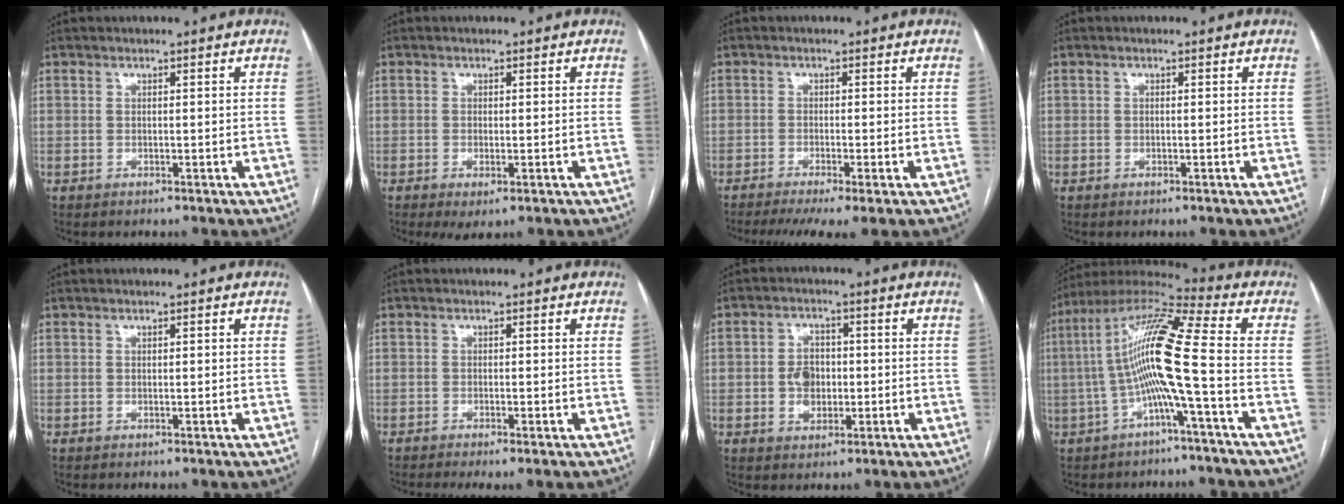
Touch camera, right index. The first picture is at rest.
{"total": 2.4, "force": [-0.9, 0.8, 2.1], "torque": [-0.031, -0.006, -0.010]}
{"total": 7.3, "force": [-5.1, 0.6, 5.1], "torque": [-0.082, -0.013, -0.084]}
{"total": 0.0}
{"total": 0.0}
{"total": 2.7, "force": [-1.6, 0.3, 2.1], "torque": [-0.036, -0.010, -0.028]}
{"total": 4.9, "force": [-0.5, 3.7, 3.2], "torque": [-0.058, 0.009, -0.005]}
{"total": 12.9, "force": [-1.8, -0.5, 12.8], "torque": [-0.245, 0.028, -0.045]}